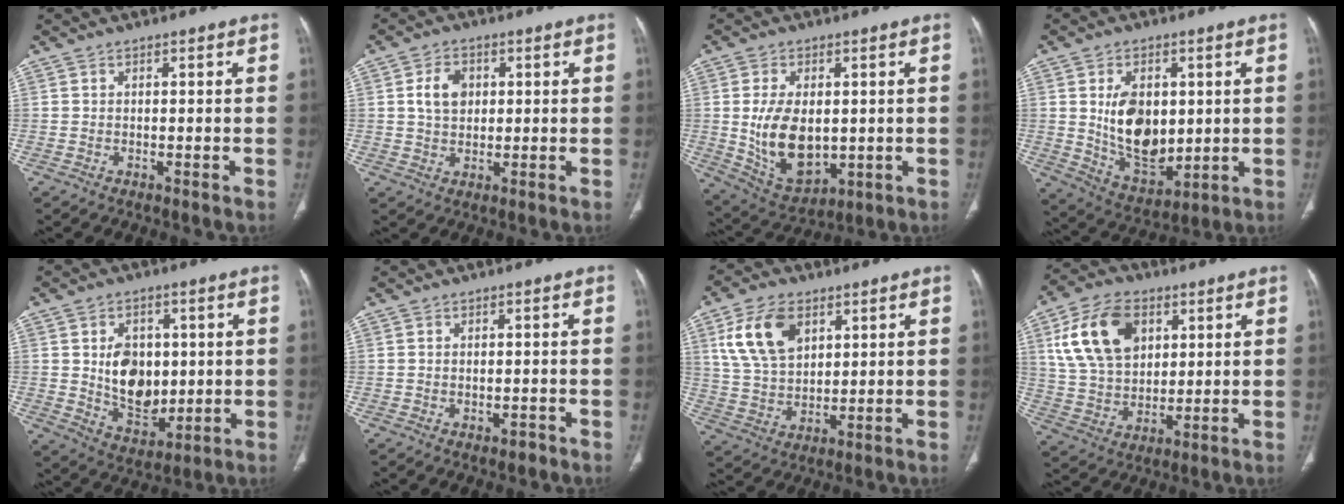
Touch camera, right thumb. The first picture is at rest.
{"total": 5.7, "force": [1.3, 4.2, 3.6], "torque": [-0.052, -0.001, 0.021]}
{"total": 13.5, "force": [0.0, 8.2, 10.7], "torque": [-0.175, -0.012, 0.027]}
{"total": 13.6, "force": [1.7, 8.6, 10.4], "torque": [-0.137, -0.022, 0.048]}
{"total": 11.6, "force": [1.1, 8.3, 8.0], "torque": [-0.087, -0.015, 0.036]}
{"total": 1.5, "force": [-0.7, 0.9, 0.9], "torque": [-0.012, 0.007, -0.006]}
{"total": 12.5, "force": [5.3, 7.8, 8.2], "torque": [-0.141, -0.012, 0.108]}
{"total": 16.2, "force": [5.8, 10.8, 10.5], "torque": [-0.173, -0.008, 0.113]}